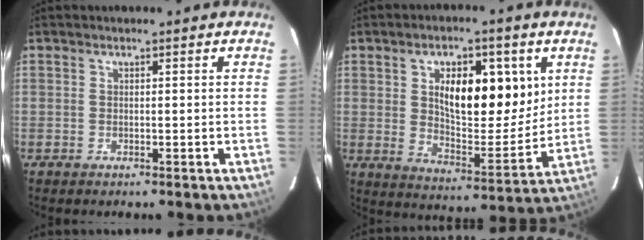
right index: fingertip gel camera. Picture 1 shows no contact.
{"total": 13.7, "force": [4.8, 5.9, 11.4], "torque": [-0.167, 0.000, 0.090]}